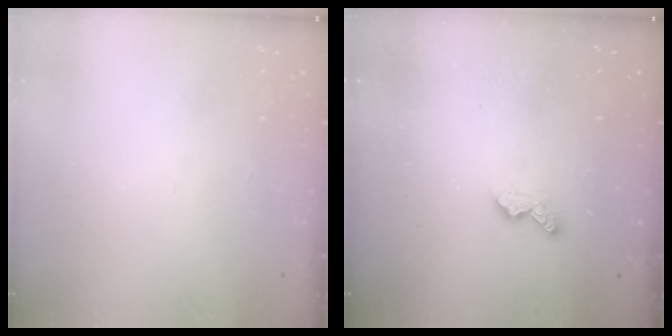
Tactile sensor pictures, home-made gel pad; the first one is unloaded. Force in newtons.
{"total": 5.3, "press": 5.2, "slide": 0.5}